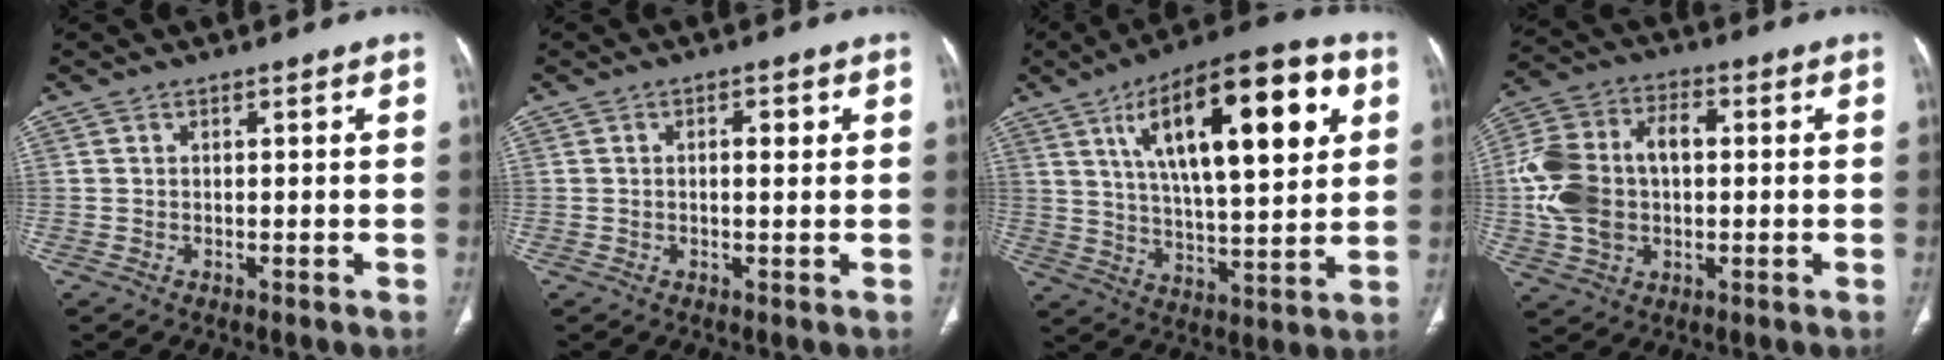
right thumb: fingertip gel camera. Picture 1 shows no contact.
{"total": 2.1, "force": [0.6, 0.8, 1.9], "torque": [-0.028, -0.002, 0.008]}
{"total": 25.0, "force": [9.1, 9.0, 21.5], "torque": [-0.313, -0.011, 0.140]}
{"total": 15.8, "force": [0.3, 10.7, 11.7], "torque": [-0.229, 0.028, 0.007]}